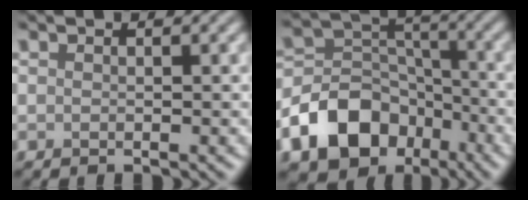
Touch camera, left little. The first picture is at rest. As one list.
[{"total": 10.6, "force": [-5.6, 7.6, 4.8], "torque": [-0.088, 0.006, -0.113]}]